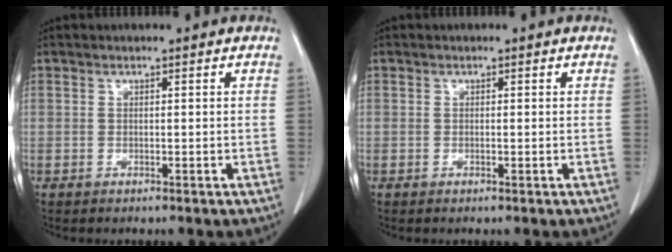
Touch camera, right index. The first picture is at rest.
{"total": 0.0}